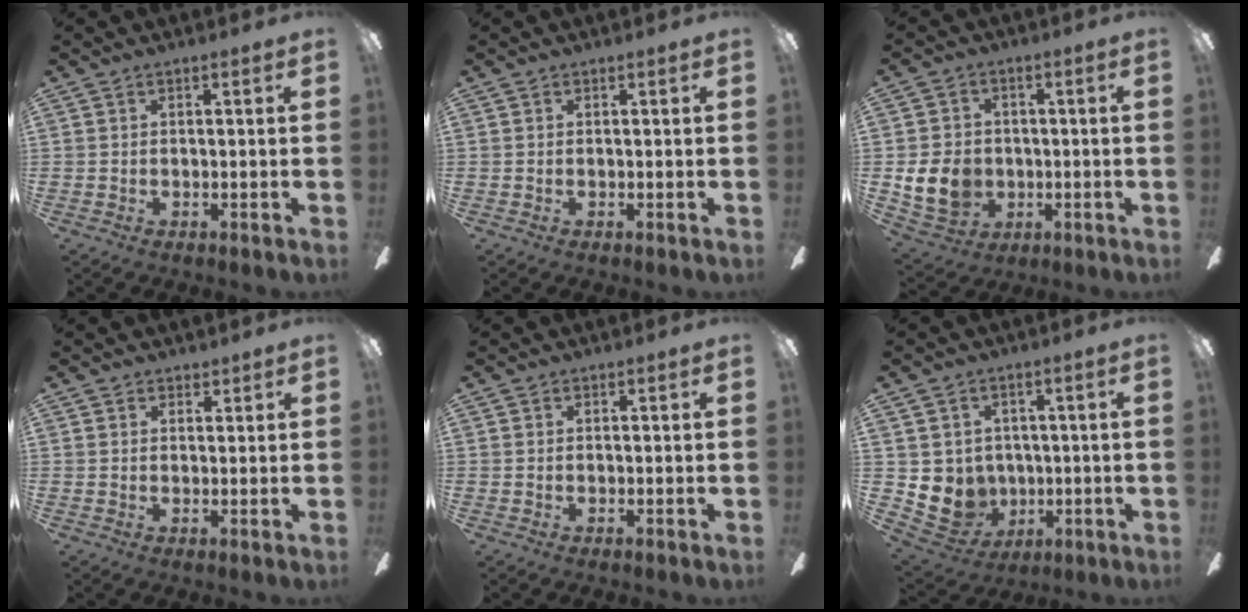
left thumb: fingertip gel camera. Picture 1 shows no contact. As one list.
[{"total": 0.0}, {"total": 11.0, "force": [-1.8, 9.2, 5.9], "torque": [-0.136, 0.014, -0.029]}, {"total": 1.8, "force": [1.4, 1.1, 0.1], "torque": [0.006, -0.002, 0.026]}, {"total": 0.0}, {"total": 7.2, "force": [1.2, 7.1, 0.6], "torque": [-0.038, -0.016, 0.034]}]